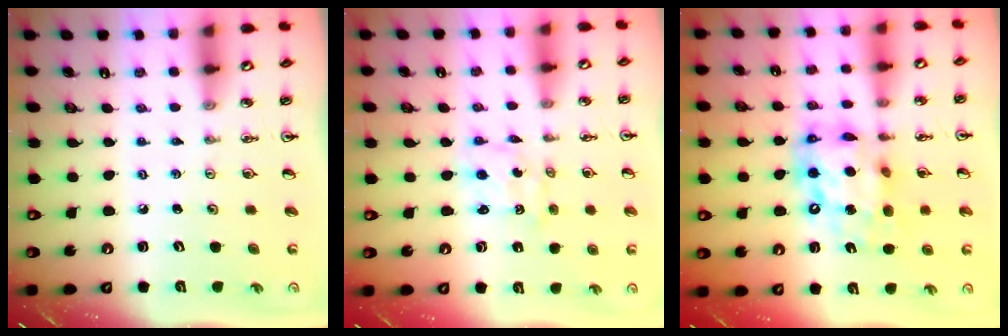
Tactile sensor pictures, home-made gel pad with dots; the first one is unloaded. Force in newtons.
{"total": 1.6, "press": 1.3, "slide": 0.8}
{"total": 14.6, "press": 14.5, "slide": 1.1}